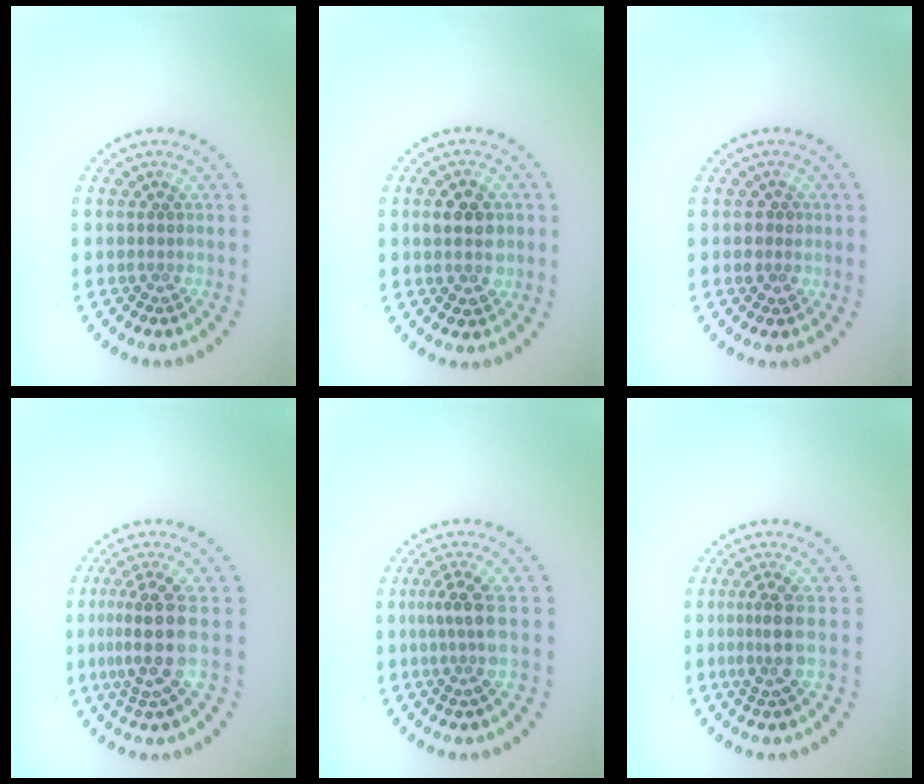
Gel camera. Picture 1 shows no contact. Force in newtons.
{"total": 3.0, "press": 3.0, "slide": 0.2}
{"total": 1.4, "press": 1.3, "slide": 0.5}
{"total": 4.3, "press": 3.4, "slide": 2.6}
{"total": 2.8, "press": 2.0, "slide": 2.0}
{"total": 2.6, "press": 2.0, "slide": 1.6}